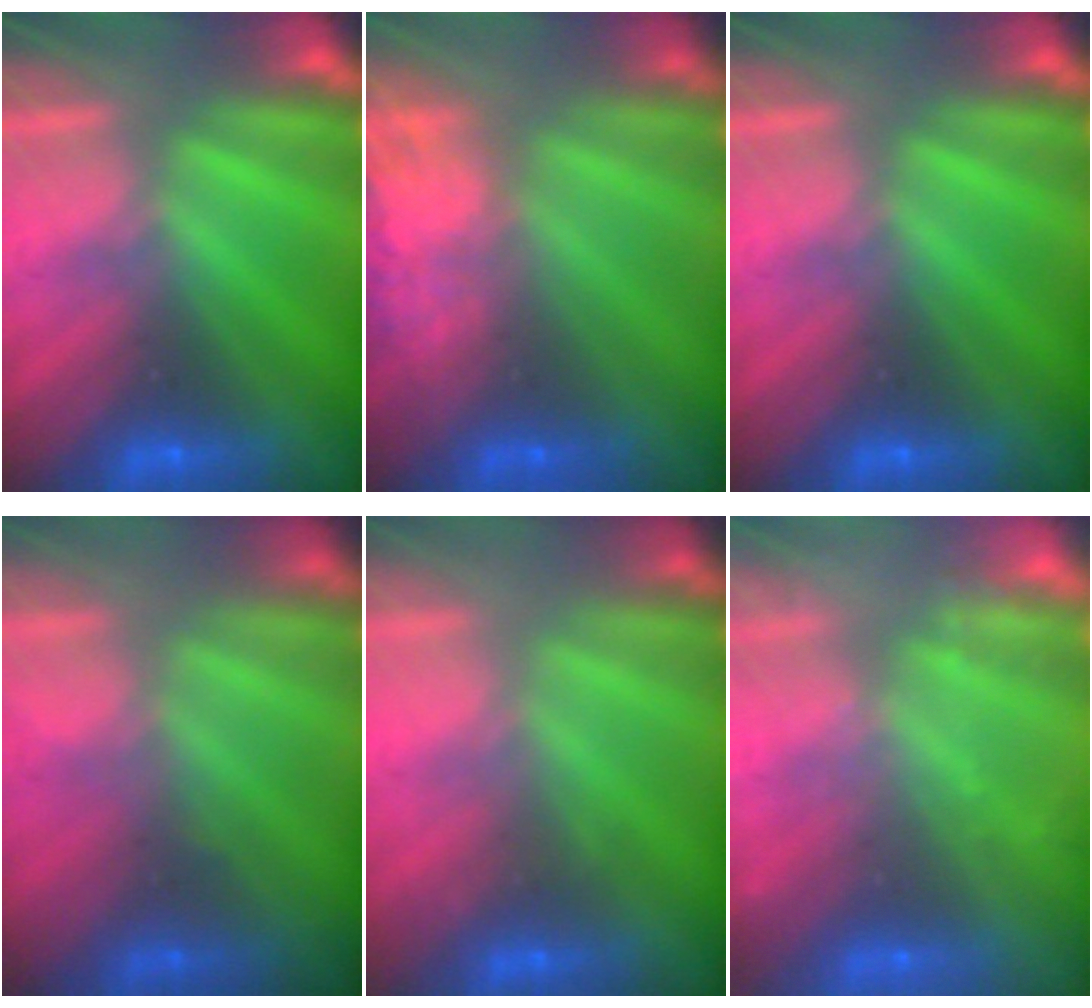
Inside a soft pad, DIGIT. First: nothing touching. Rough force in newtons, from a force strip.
{"total": 7.8}
{"total": 0.0}
{"total": 1.1}
{"total": 2.3}
{"total": 2.4}